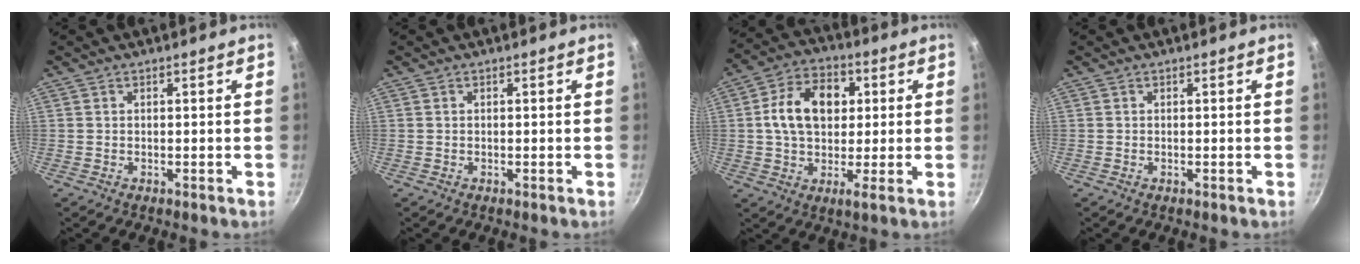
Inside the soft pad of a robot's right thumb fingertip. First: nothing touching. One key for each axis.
{"total": 0.0}
{"total": 13.5, "fx": 2.5, "fy": 9.0, "fz": 9.7, "tx": -0.136, "ty": 0.008, "tz": 0.022}
{"total": 0.0}